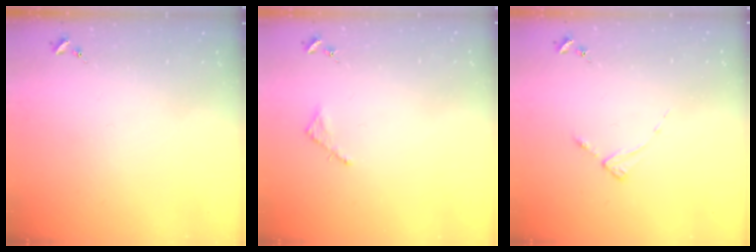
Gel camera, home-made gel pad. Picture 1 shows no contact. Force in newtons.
{"total": 2.5, "press": 2.5, "slide": 0.2}
{"total": 2.6, "press": 2.6, "slide": 0.3}